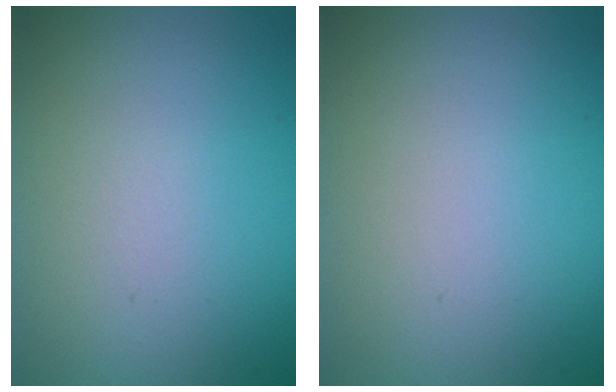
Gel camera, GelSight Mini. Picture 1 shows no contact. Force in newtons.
{"total": 0.0}